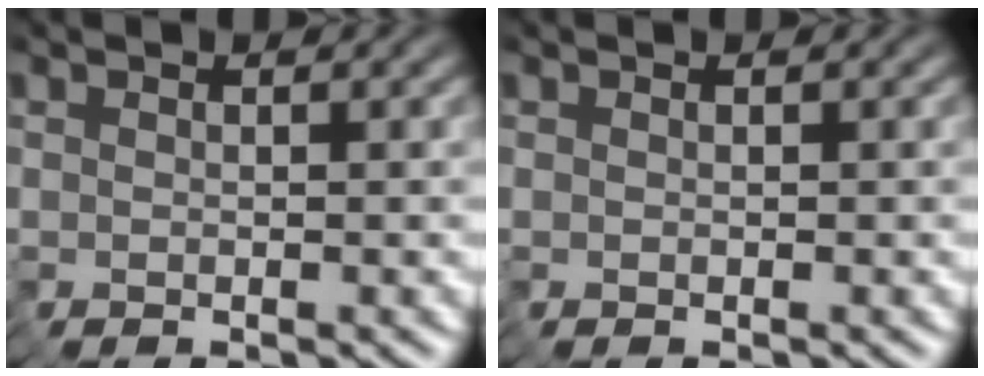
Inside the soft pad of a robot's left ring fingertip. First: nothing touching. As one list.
[{"total": 0.0}]